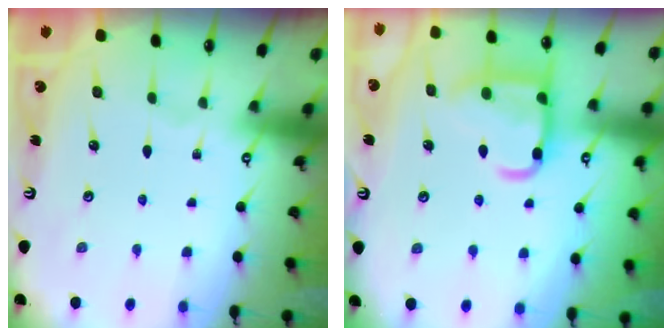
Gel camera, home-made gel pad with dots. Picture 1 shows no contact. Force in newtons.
{"total": 15.2, "press": 15.1, "slide": 1.4}